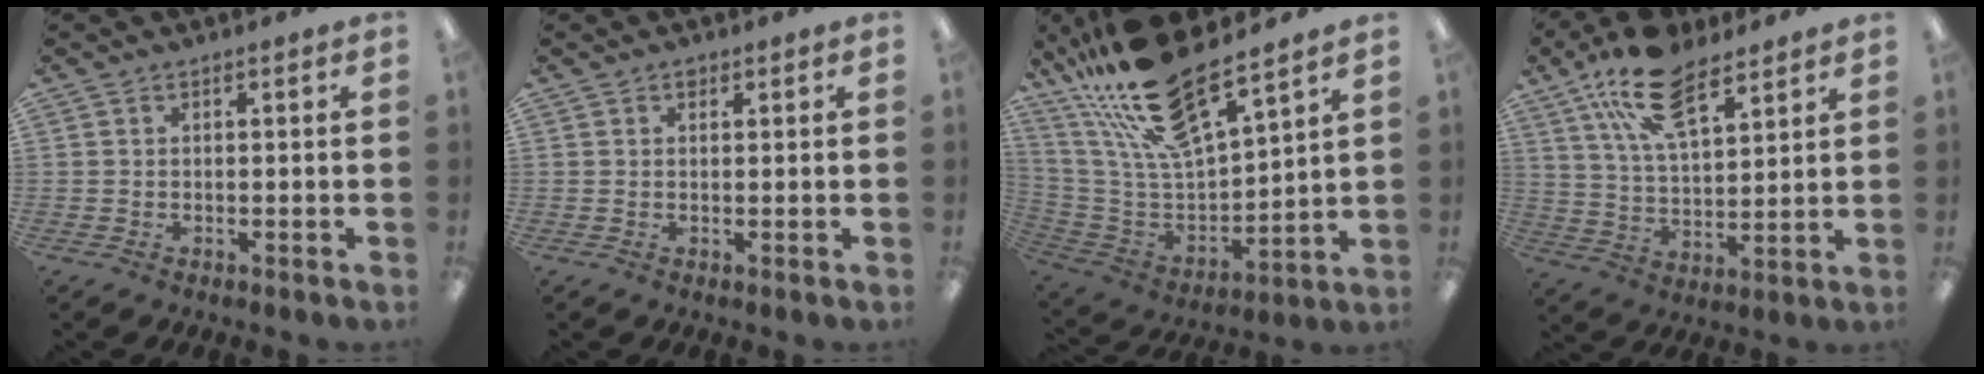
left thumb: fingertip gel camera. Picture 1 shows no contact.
{"total": 1.0, "force": [0.7, 0.6, 0.4], "torque": [-0.002, -0.002, 0.010]}
{"total": 21.8, "force": [17.6, 5.5, 11.7], "torque": [-0.237, -0.110, 0.307]}
{"total": 16.4, "force": [10.2, 7.6, 10.3], "torque": [-0.192, -0.028, 0.185]}